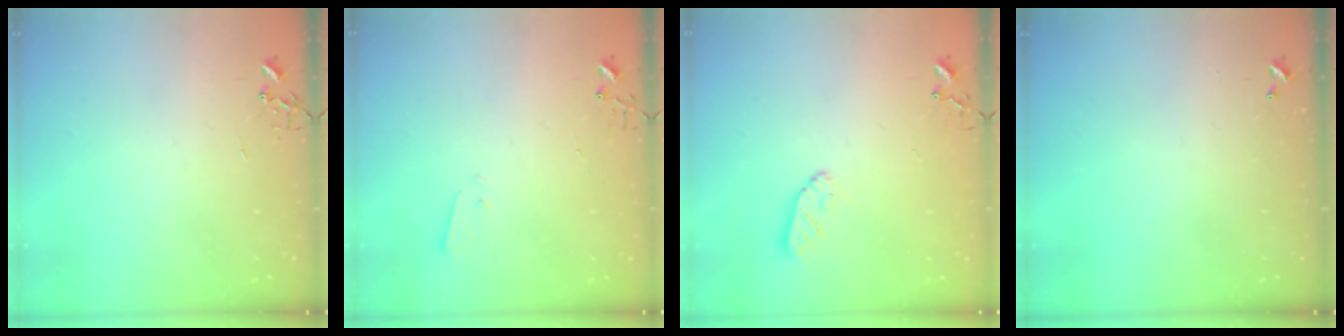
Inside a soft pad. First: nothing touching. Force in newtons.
{"total": 1.9, "press": 1.9, "slide": 0.4}
{"total": 7.2, "press": 7.2, "slide": 0.4}
{"total": 0.0}